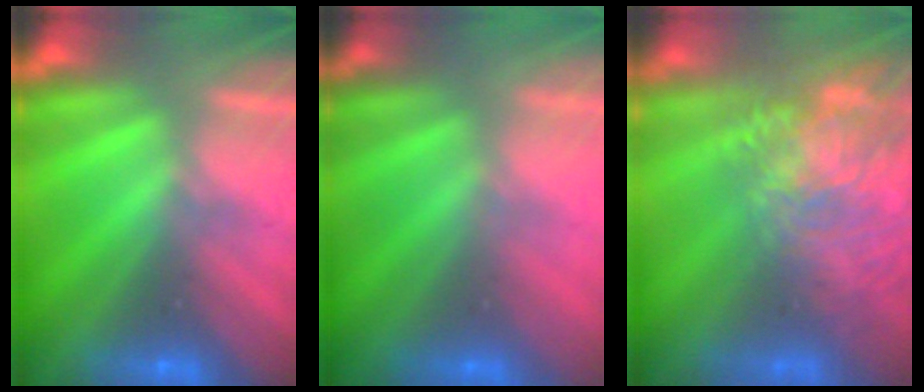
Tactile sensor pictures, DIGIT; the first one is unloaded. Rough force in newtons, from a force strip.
{"total": 2.4}
{"total": 7.2}